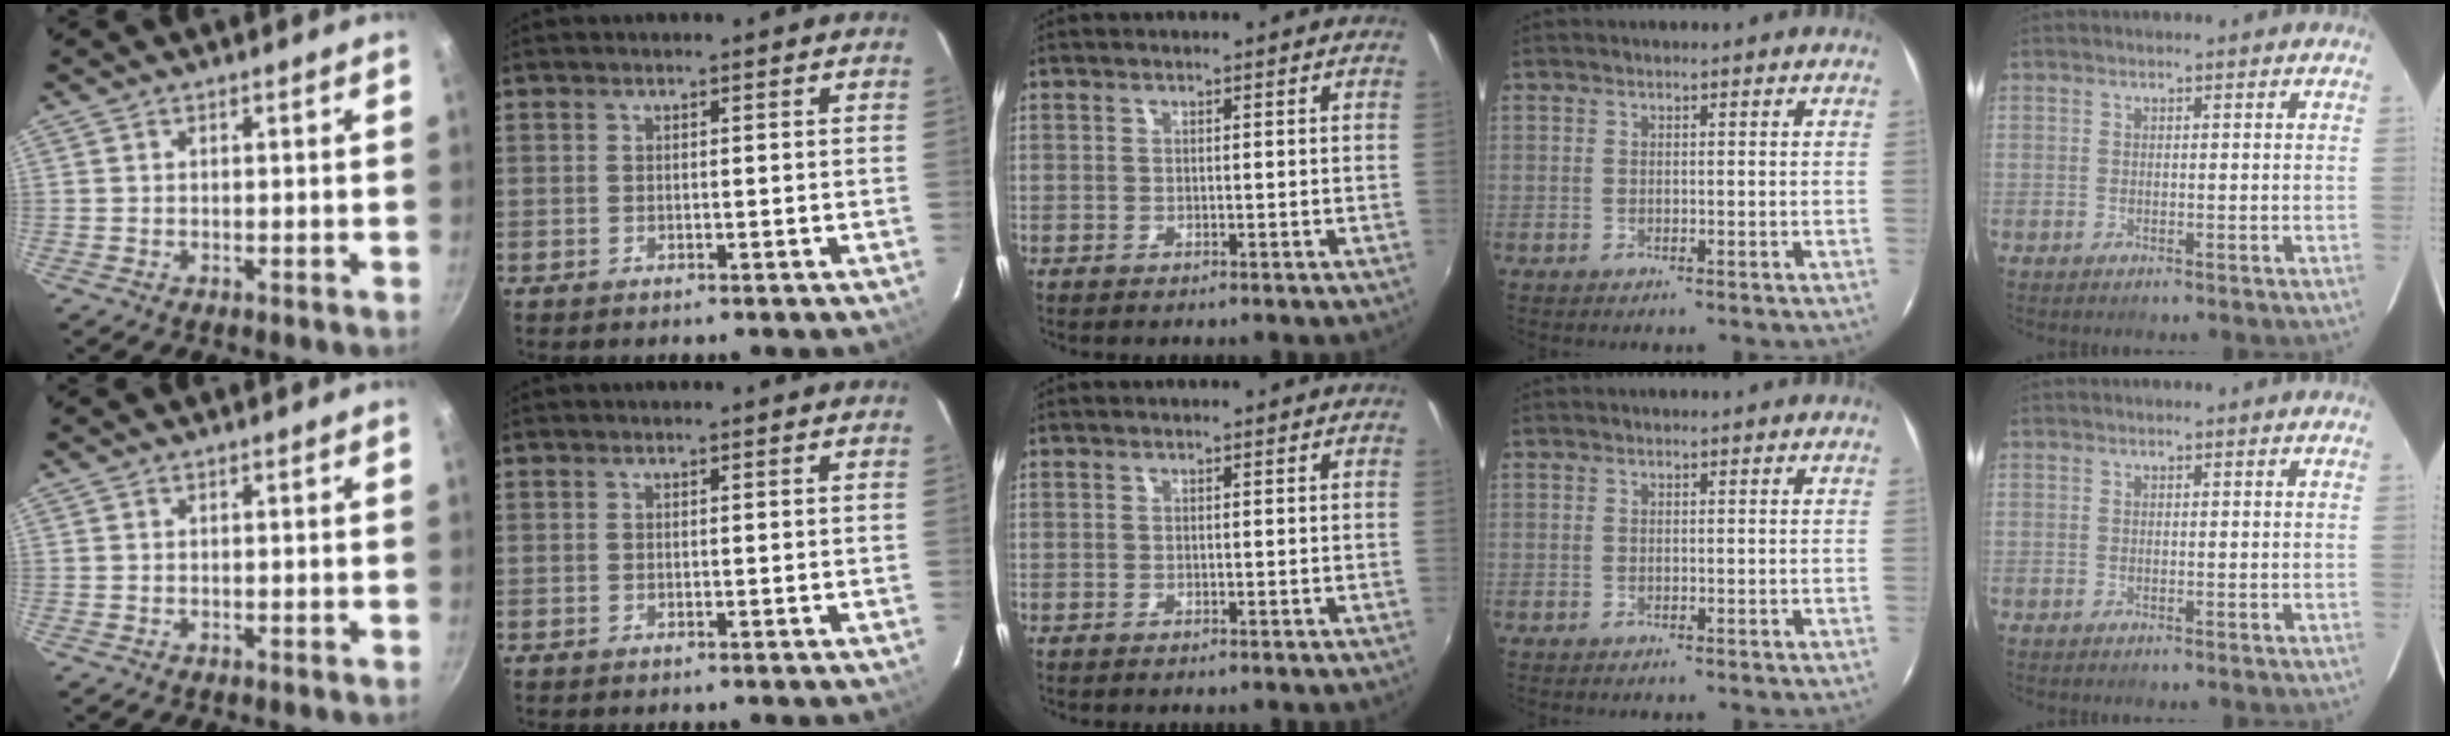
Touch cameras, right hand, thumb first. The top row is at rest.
{}